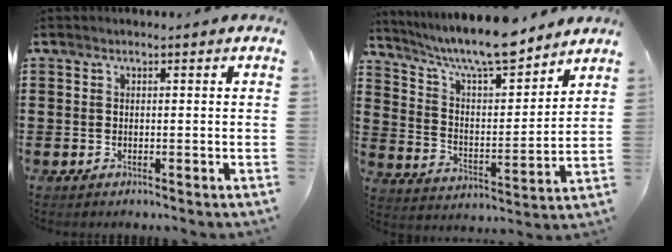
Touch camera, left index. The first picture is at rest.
{"total": 8.9, "force": [7.9, 0.9, 3.9], "torque": [-0.106, -0.045, 0.136]}